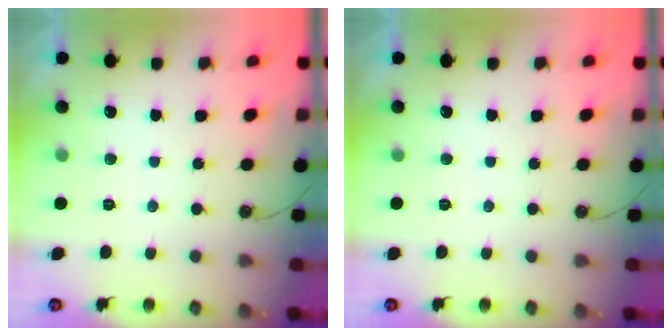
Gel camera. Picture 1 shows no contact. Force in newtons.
{"total": 0.0}